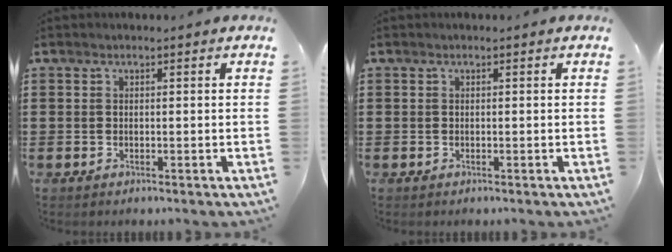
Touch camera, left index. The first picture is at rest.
{"total": 0.0}